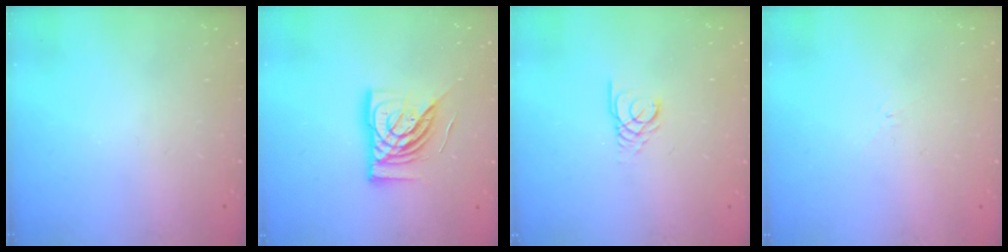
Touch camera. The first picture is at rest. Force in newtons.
{"total": 15.0, "press": 15.0, "slide": 1.4}
{"total": 2.7, "press": 2.7, "slide": 0.3}
{"total": 2.6, "press": 2.5, "slide": 0.6}